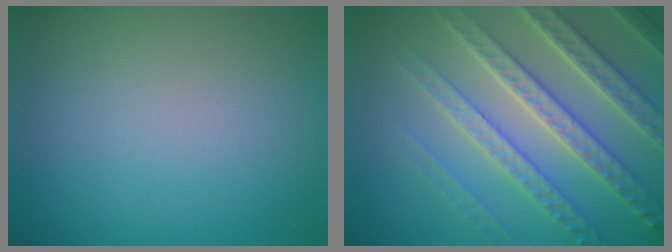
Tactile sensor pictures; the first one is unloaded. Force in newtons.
{"total": 7.1, "press": 6.9, "slide": 1.7}